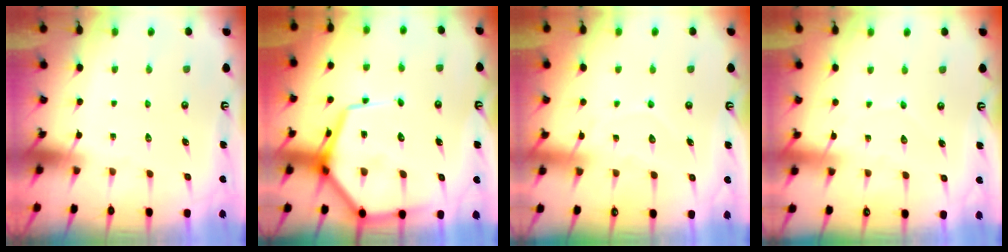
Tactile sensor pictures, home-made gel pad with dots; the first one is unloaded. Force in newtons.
{"total": 16.1, "press": 16.1, "slide": 1.5}
{"total": 7.9, "press": 7.8, "slide": 0.8}
{"total": 4.4, "press": 4.4, "slide": 0.0}